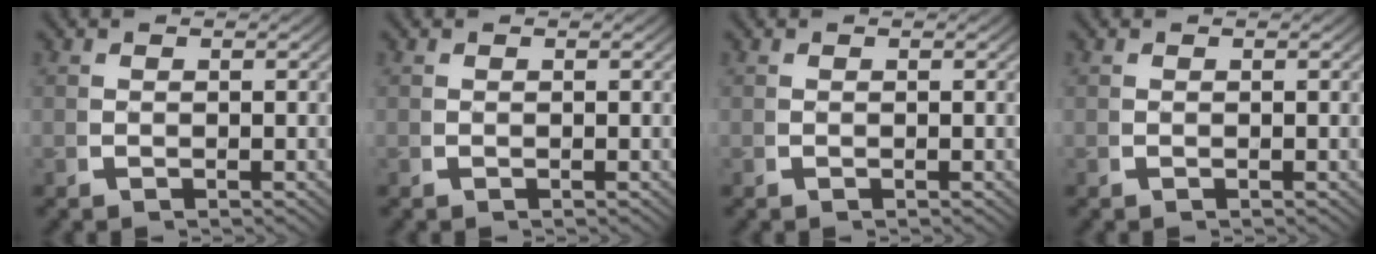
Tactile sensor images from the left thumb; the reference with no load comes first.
{"total": 0.0}
{"total": 0.0}
{"total": 0.0}